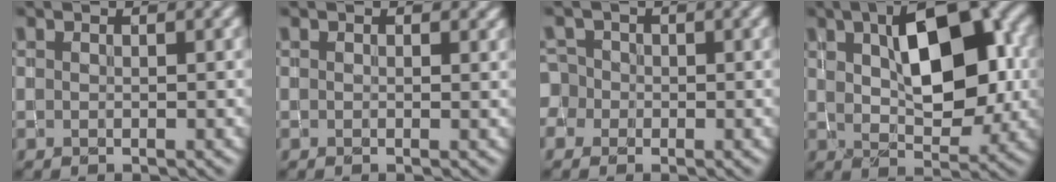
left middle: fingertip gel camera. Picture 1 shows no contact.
{"total": 0.8, "force": [0.4, 0.6, 0.3], "torque": [-0.002, -0.002, 0.010]}
{"total": 2.8, "force": [-0.2, 2.7, 0.6], "torque": [0.005, 0.027, -0.030]}
{"total": 9.2, "force": [2.2, 4.3, 7.8], "torque": [-0.117, 0.015, 0.032]}